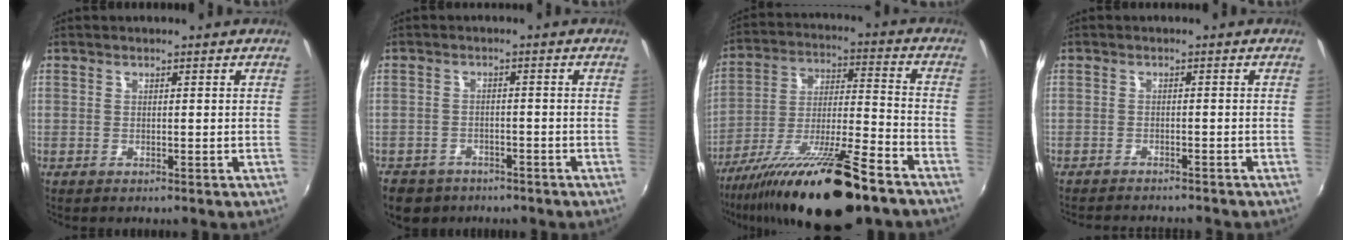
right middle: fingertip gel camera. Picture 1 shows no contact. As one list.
[{"total": 7.8, "force": [-5.4, 4.8, 2.6], "torque": [-0.075, -0.004, -0.082]}, {"total": 21.1, "force": [-14.9, 2.6, 14.7], "torque": [-0.262, -0.035, -0.253]}, {"total": 6.6, "force": [-6.1, 0.7, 2.4], "torque": [-0.056, -0.013, -0.089]}]